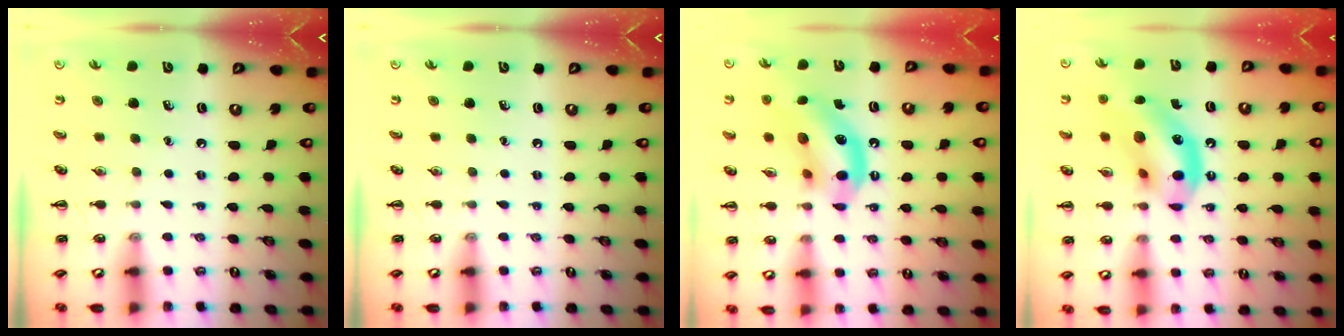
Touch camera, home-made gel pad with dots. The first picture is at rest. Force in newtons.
{"total": 0.0}
{"total": 14.8, "press": 14.5, "slide": 3.2}
{"total": 14.9, "press": 14.4, "slide": 3.9}